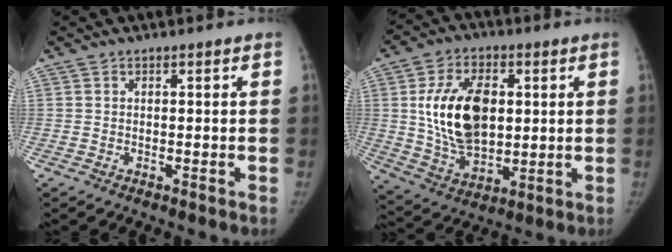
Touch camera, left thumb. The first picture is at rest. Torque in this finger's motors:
{"motor_torque": [2.22, 2.33, 1.47, -1.30, 0.49]}